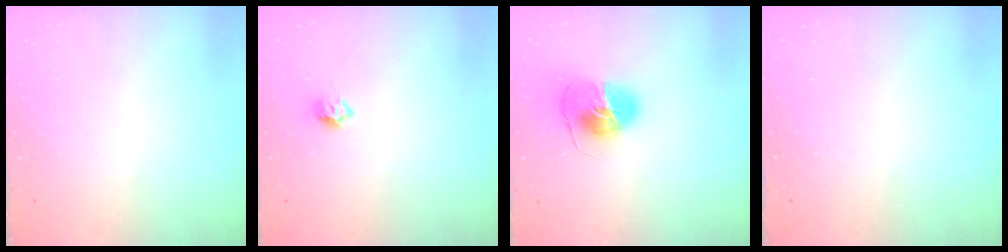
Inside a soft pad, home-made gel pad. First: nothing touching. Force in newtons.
{"total": 6.6, "press": 6.5, "slide": 0.6}
{"total": 9.1, "press": 9.1, "slide": 0.5}
{"total": 0.0}